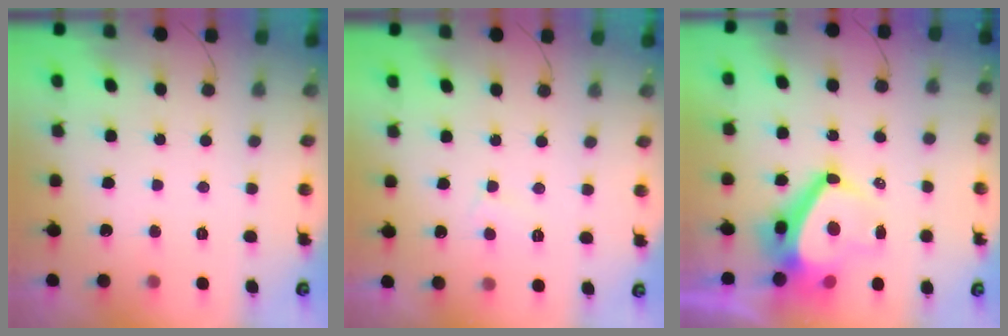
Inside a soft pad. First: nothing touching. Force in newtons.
{"total": 3.6, "press": 3.6, "slide": 0.3}
{"total": 10.9, "press": 10.9, "slide": 0.9}